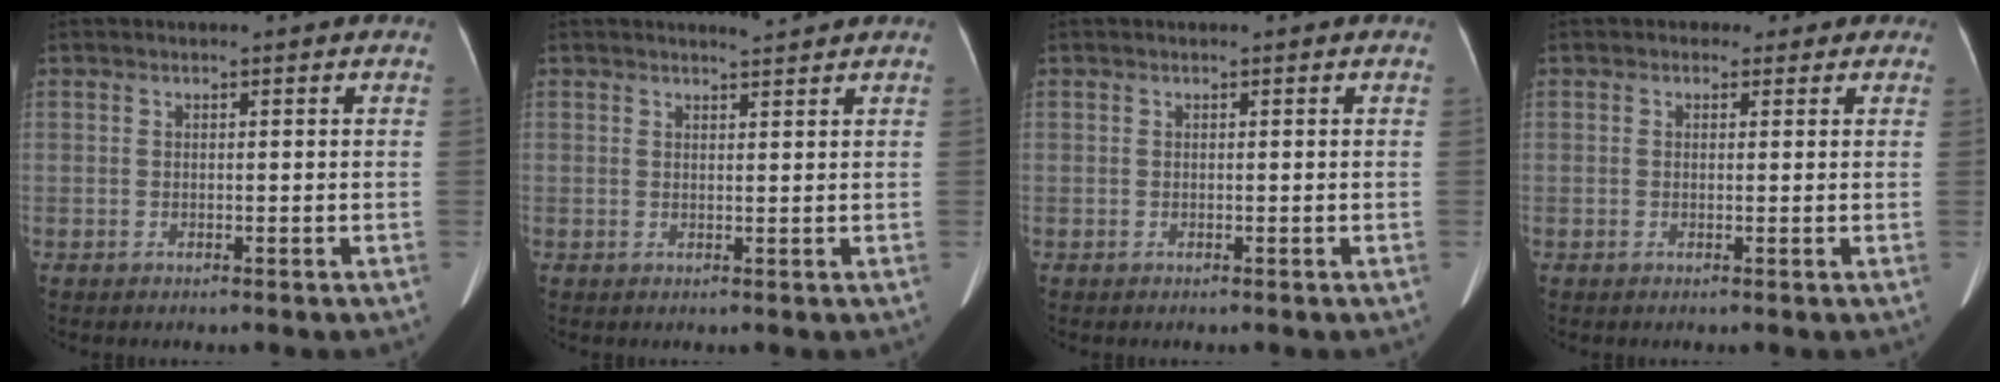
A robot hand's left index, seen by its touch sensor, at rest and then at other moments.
{"total": 1.3, "force": [1.2, -0.4, 0.0], "torque": [-0.005, -0.006, 0.025]}
{"total": 0.0}
{"total": 2.2, "force": [1.2, 1.8, 0.4], "torque": [0.005, 0.010, 0.008]}